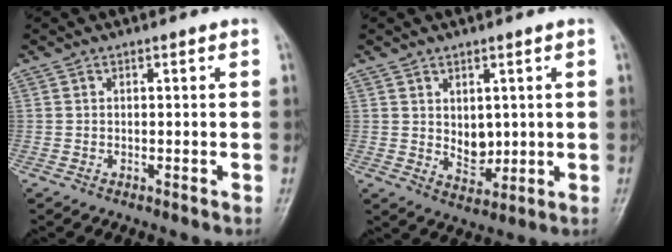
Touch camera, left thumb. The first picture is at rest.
{"total": 5.0, "force": [0.9, 3.6, 3.4], "torque": [-0.037, -0.017, 0.029]}